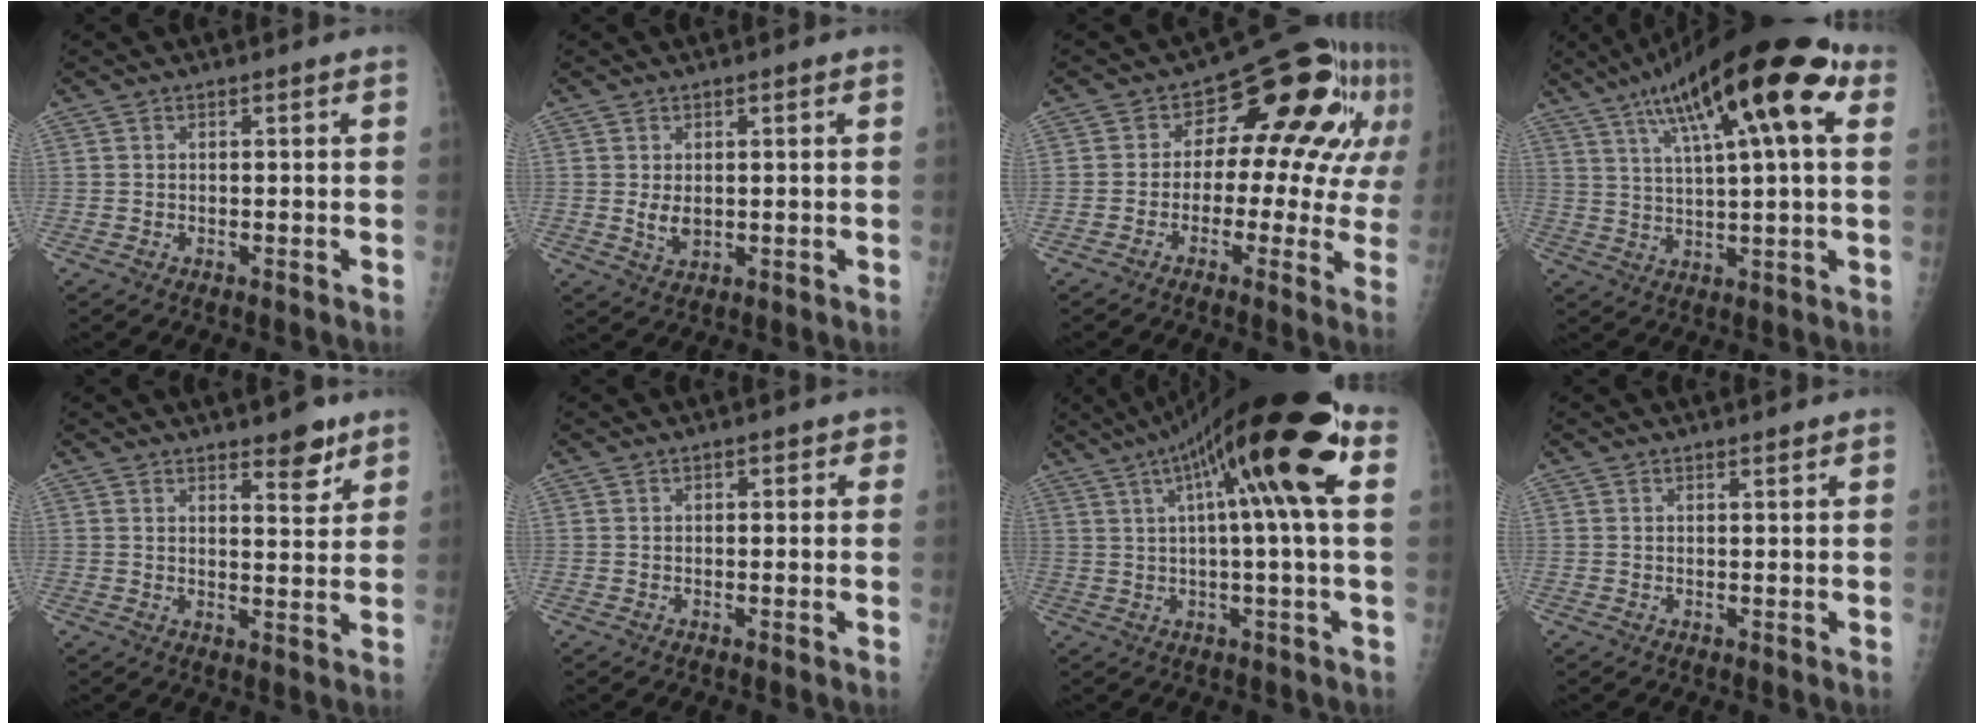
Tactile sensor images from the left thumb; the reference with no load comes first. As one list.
[{"total": 3.6, "force": [0.2, 2.4, 2.7], "torque": [-0.036, -0.007, 0.009]}, {"total": 17.5, "force": [4.5, 10.3, 13.4], "torque": [-0.110, 0.021, 0.047]}, {"total": 22.3, "force": [9.5, 6.2, 19.2], "torque": [-0.297, 0.017, 0.148]}, {"total": 5.4, "force": [3.9, 2.1, 3.2], "torque": [-0.025, -0.027, 0.053]}, {"total": 1.6, "force": [0.6, 1.2, 0.9], "torque": [0.008, 0.003, 0.002]}, {"total": 19.8, "force": [6.4, 3.0, 18.5], "torque": [-0.300, 0.033, 0.091]}, {"total": 1.0, "force": [0.8, 0.3, 0.5], "torque": [-0.006, -0.005, 0.012]}]